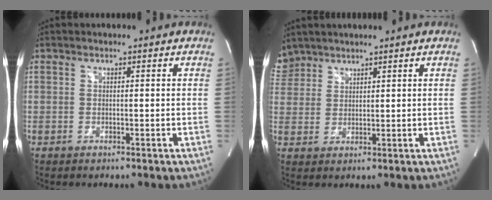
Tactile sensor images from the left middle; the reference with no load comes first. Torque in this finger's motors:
{"motor_torque": [0.90, -0.97, 0.12, 0.00]}